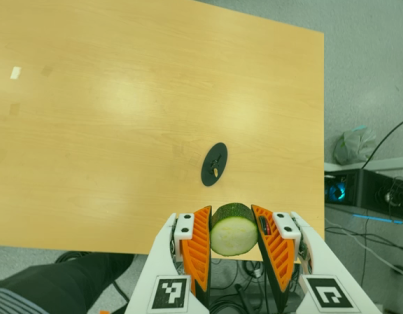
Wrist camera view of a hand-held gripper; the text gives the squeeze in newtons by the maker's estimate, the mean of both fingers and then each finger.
{"total": 13.0, "left": 11.3, "right": 14.8}